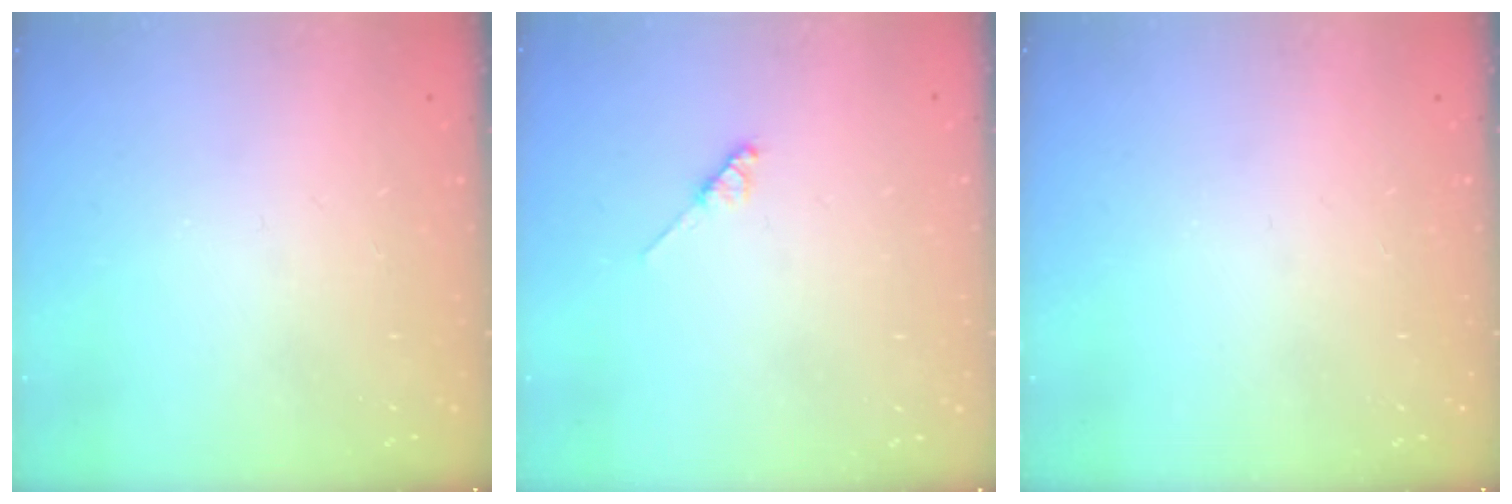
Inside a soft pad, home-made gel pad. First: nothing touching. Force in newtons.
{"total": 3.5, "press": 3.5, "slide": 0.4}
{"total": 0.0}